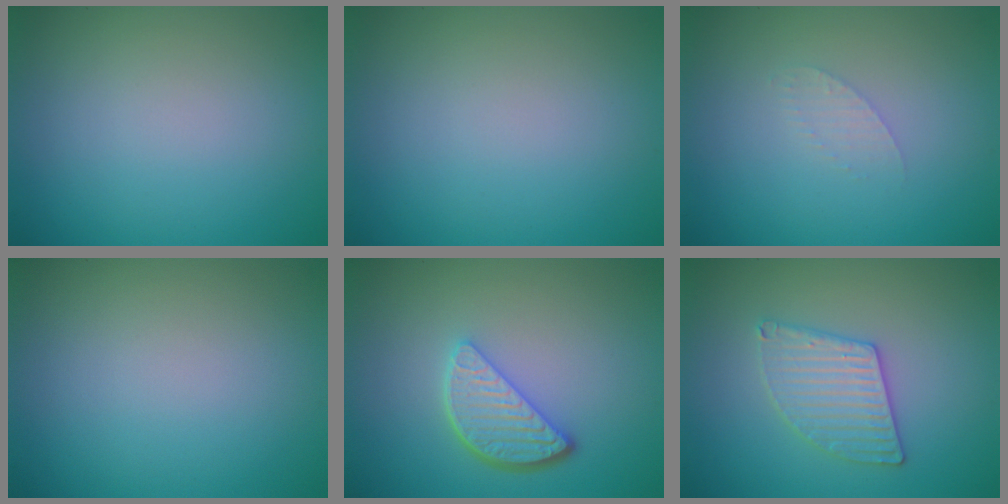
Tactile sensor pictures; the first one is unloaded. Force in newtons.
{"total": 0.0}
{"total": 1.0, "press": 1.0, "slide": 0.1}
{"total": 0.0}
{"total": 3.8, "press": 3.1, "slide": 2.2}
{"total": 3.0, "press": 3.0, "slide": 0.2}